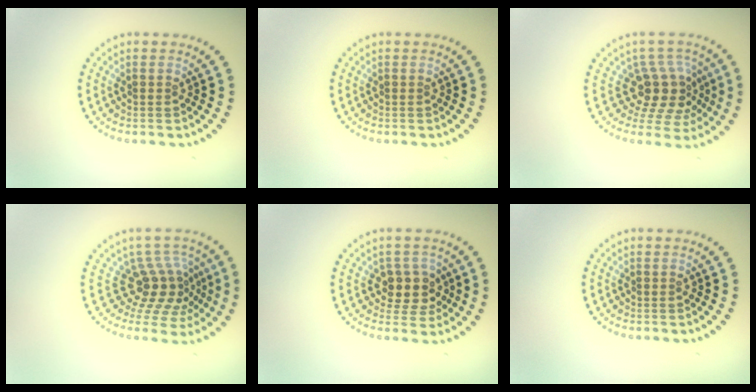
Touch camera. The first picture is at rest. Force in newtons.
{"total": 0.0}
{"total": 4.4, "press": 3.3, "slide": 2.9}
{"total": 4.1, "press": 2.8, "slide": 2.9}
{"total": 2.8, "press": 2.4, "slide": 1.5}
{"total": 0.0}